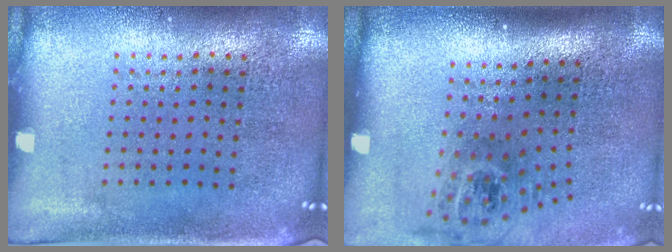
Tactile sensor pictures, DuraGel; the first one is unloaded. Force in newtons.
{"total": 1.8, "press": 1.3, "slide": 1.2}